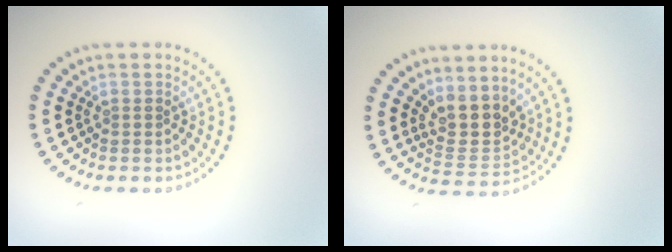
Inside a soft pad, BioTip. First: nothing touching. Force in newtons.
{"total": 3.8, "press": 3.2, "slide": 2.1}